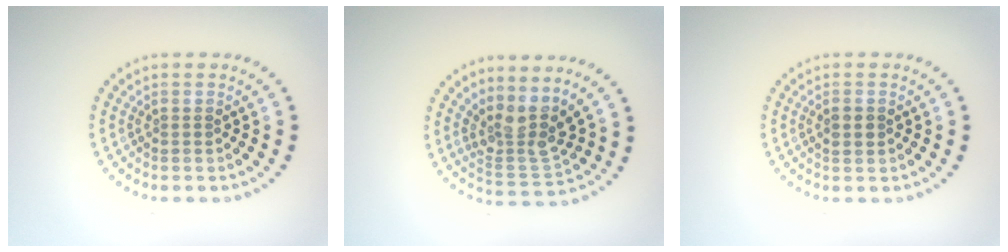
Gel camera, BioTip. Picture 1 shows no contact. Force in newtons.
{"total": 3.7, "press": 2.8, "slide": 2.4}
{"total": 1.2, "press": 1.2, "slide": 0.2}